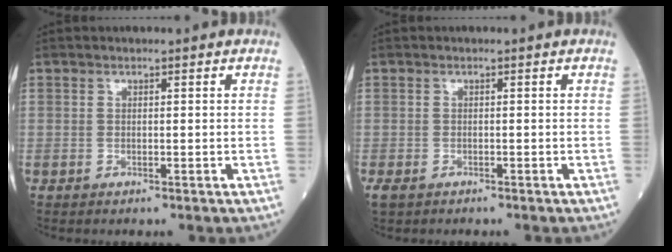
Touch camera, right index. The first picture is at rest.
{"total": 1.9, "force": [-1.4, 0.9, 0.9], "torque": [-0.028, -0.005, -0.021]}